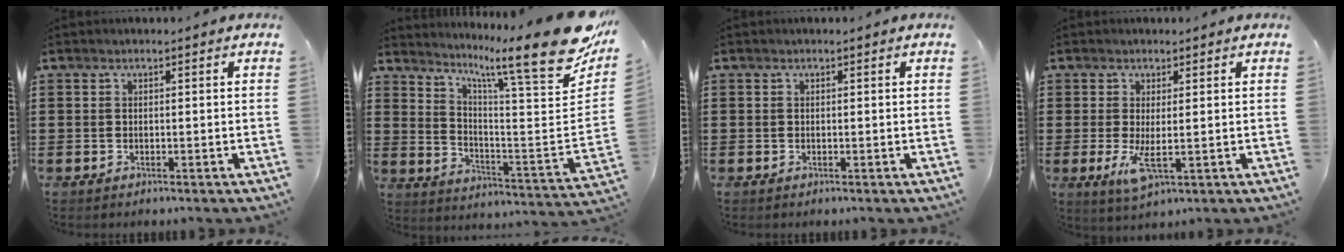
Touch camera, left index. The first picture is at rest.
{"total": 14.9, "force": [10.5, 1.1, 10.5], "torque": [-0.176, -0.084, 0.160]}
{"total": 0.0}
{"total": 4.6, "force": [-0.3, 1.2, 4.4], "torque": [-0.101, -0.014, -0.006]}